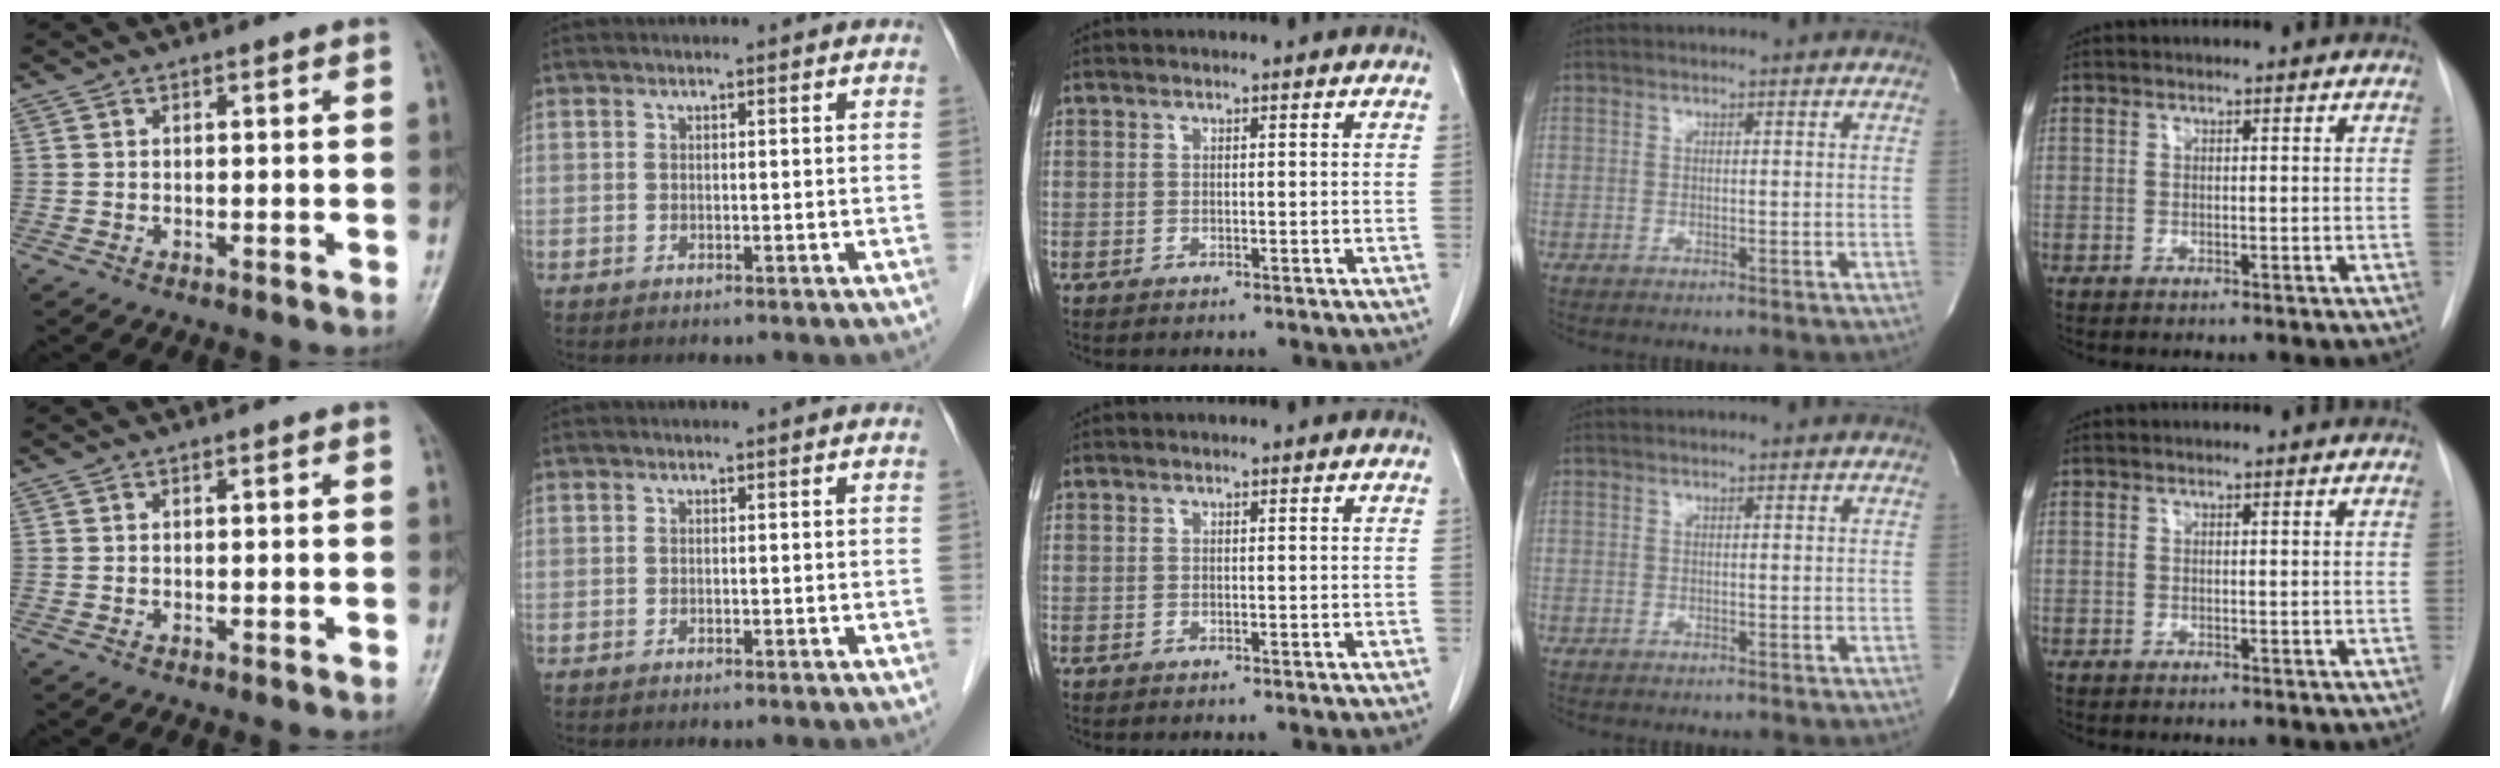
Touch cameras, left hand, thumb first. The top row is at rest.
{}